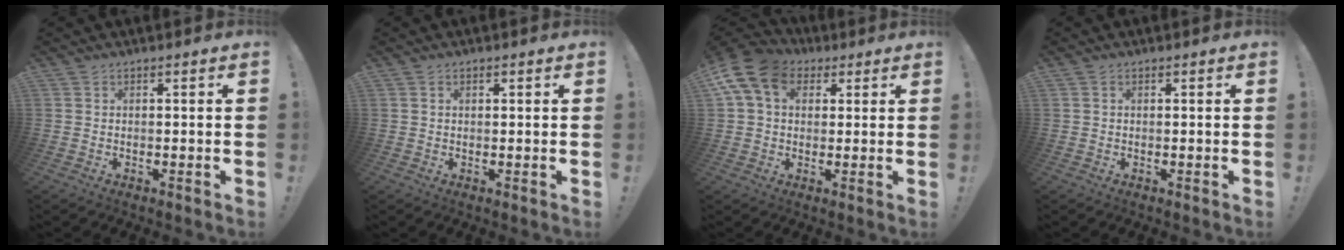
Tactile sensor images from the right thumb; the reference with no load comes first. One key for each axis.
{"total": 0.7, "fx": 0.4, "fy": 0.4, "fz": 0.4, "tx": -0.004, "ty": -0.001, "tz": 0.006}
{"total": 13.4, "fx": 5.0, "fy": 9.5, "fz": 8.1, "tx": -0.153, "ty": -0.009, "tz": 0.098}
{"total": 0.6, "fx": 0.2, "fy": 0.5, "fz": 0.3, "tx": -0.001, "ty": 0.001, "tz": 0.002}